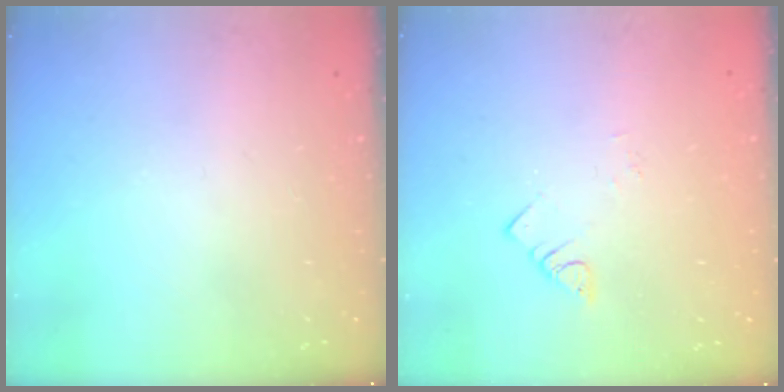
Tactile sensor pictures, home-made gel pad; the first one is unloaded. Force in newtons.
{"total": 2.1, "press": 2.1, "slide": 0.3}